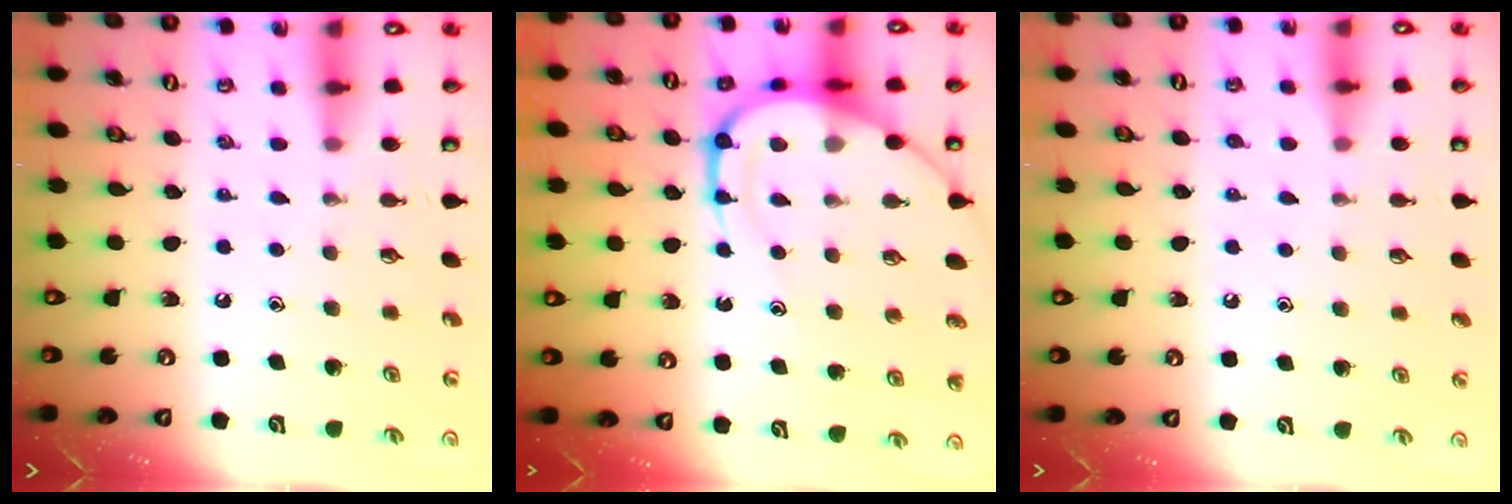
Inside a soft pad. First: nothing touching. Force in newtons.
{"total": 16.7, "press": 16.6, "slide": 1.5}
{"total": 3.9, "press": 3.8, "slide": 0.5}